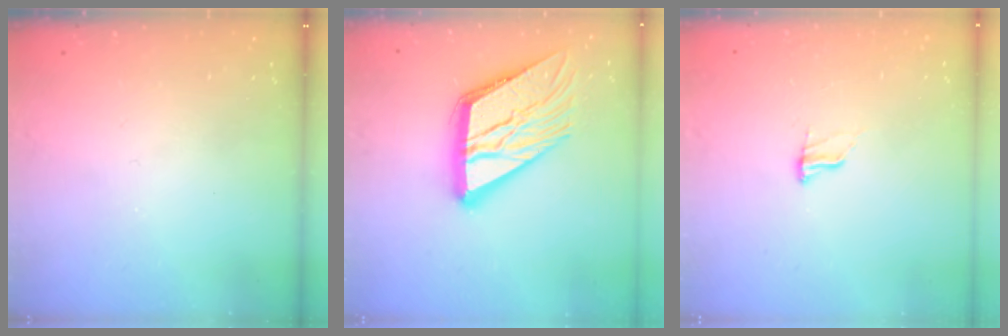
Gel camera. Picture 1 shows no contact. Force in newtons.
{"total": 19.0, "press": 18.9, "slide": 2.0}
{"total": 7.4, "press": 7.4, "slide": 0.8}